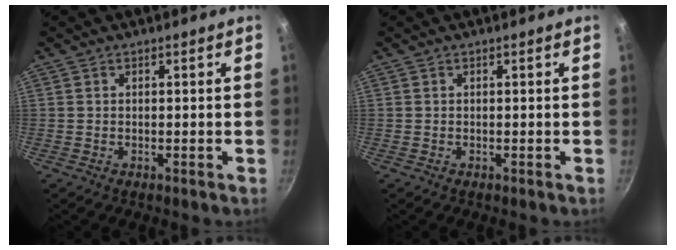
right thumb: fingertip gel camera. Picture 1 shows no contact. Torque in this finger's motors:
{"motor_torque": [0.01, 0.00, -0.10, 0.11, 0.00]}